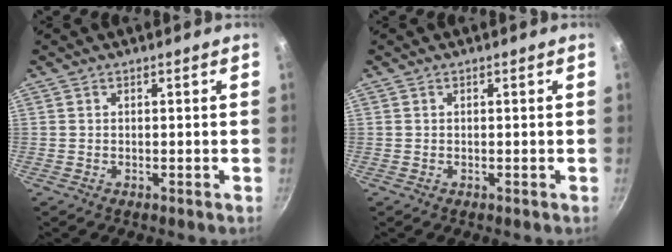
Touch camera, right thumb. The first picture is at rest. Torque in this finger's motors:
{"motor_torque": [-0.02, -0.02, 0.07, -0.04, 0.04]}